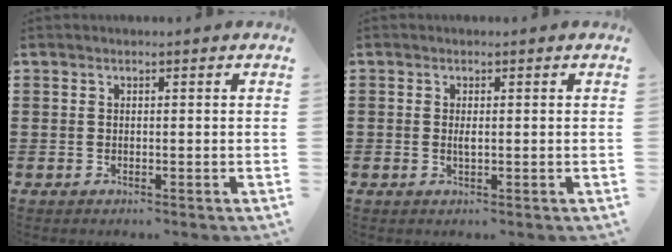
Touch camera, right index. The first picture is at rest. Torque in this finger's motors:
{"motor_torque": [1.04, 1.10, 0.08, 0.02]}